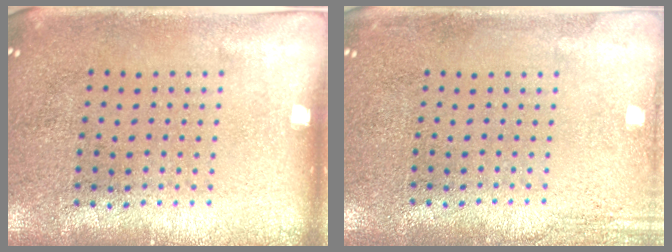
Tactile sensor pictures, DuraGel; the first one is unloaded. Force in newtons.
{"total": 1.8, "press": 1.8, "slide": 0.2}